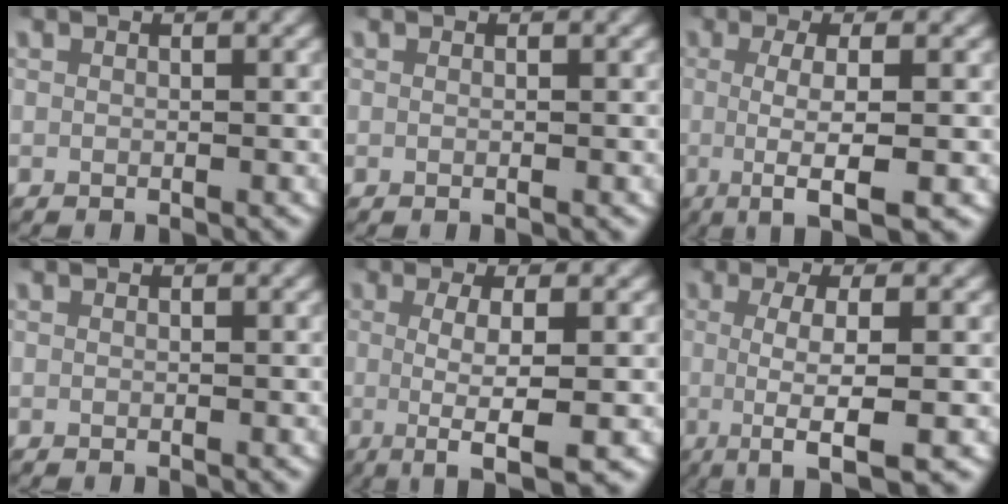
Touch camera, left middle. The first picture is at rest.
{"total": 0.0}
{"total": 5.8, "force": [-2.7, 0.6, 5.2], "torque": [-0.088, -0.017, -0.033]}
{"total": 0.0}
{"total": 6.2, "force": [-3.2, 0.7, 5.3], "torque": [-0.090, -0.021, -0.037]}
{"total": 6.4, "force": [-3.3, 0.7, 5.4], "torque": [-0.092, -0.019, -0.042]}